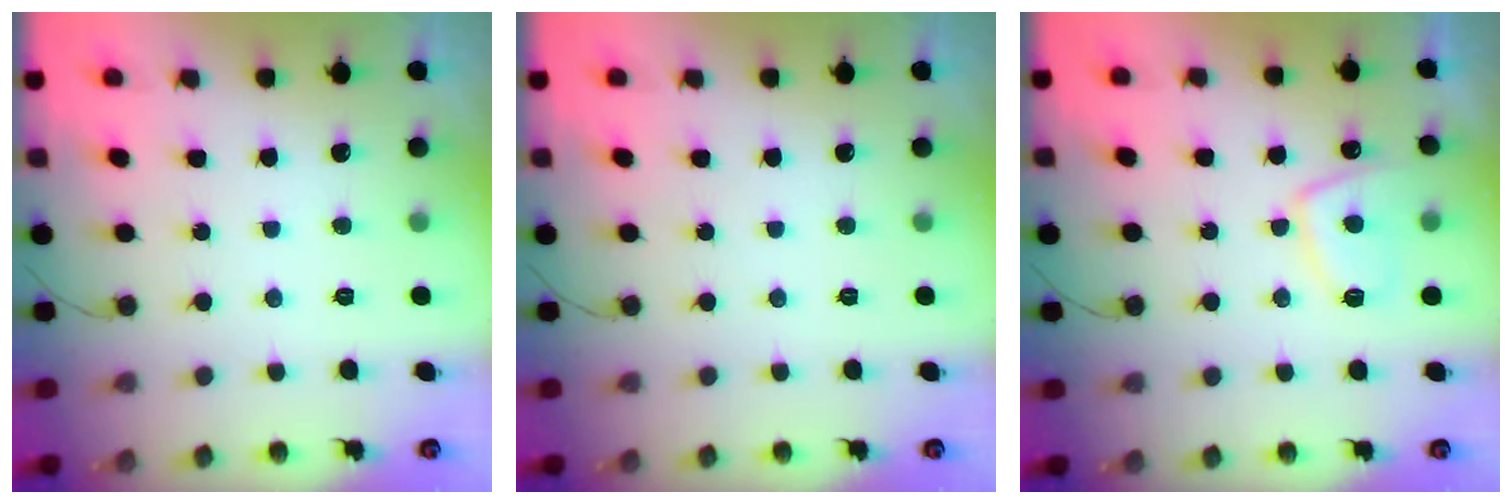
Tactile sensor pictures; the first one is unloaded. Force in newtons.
{"total": 0.0}
{"total": 8.8, "press": 8.7, "slide": 1.1}